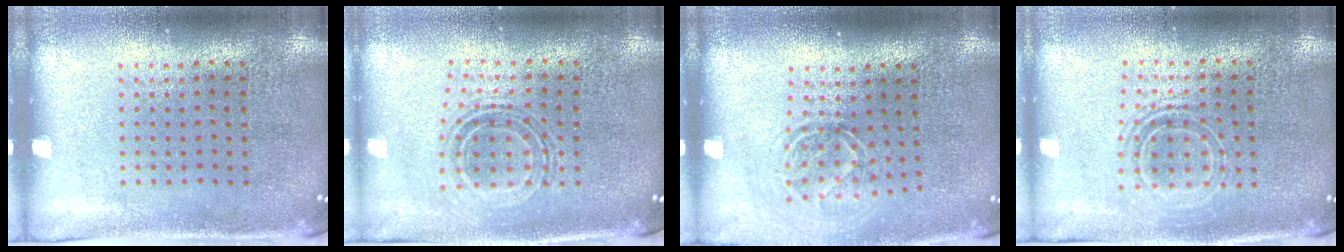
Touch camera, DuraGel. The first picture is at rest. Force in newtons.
{"total": 0.8, "press": 0.8, "slide": 0.1}
{"total": 1.6, "press": 1.2, "slide": 1.1}
{"total": 1.7, "press": 1.3, "slide": 1.0}